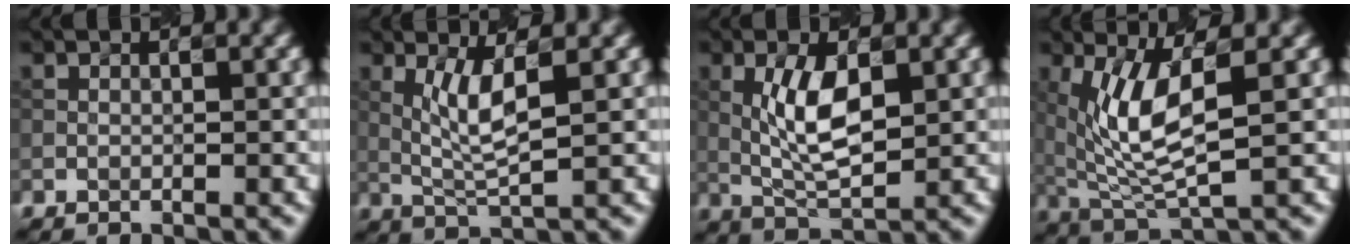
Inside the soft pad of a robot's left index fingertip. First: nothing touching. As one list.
[{"total": 3.4, "force": [0.8, 0.4, 3.3], "torque": [-0.079, -0.002, 0.035]}, {"total": 4.7, "force": [0.6, 1.7, 4.4], "torque": [-0.097, 0.003, 0.022]}, {"total": 6.2, "force": [1.4, 1.8, 5.7], "torque": [-0.134, -0.009, 0.045]}]